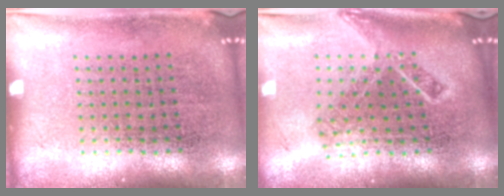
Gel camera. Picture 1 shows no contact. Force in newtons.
{"total": 1.9, "press": 1.3, "slide": 1.4}